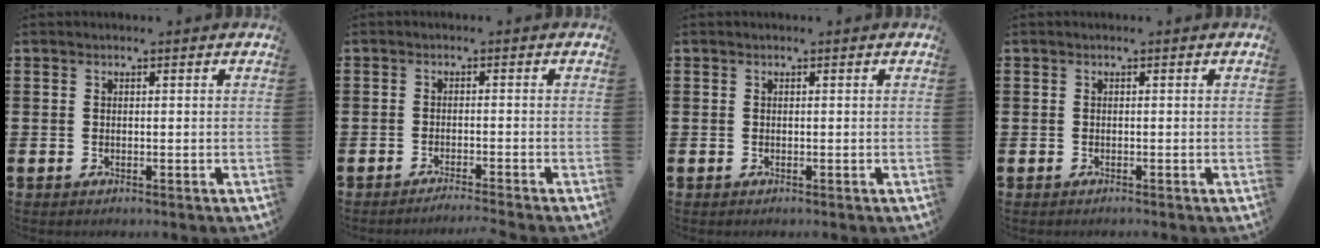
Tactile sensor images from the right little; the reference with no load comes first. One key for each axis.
{"total": 1.4, "fx": -1.3, "fy": -0.3, "fz": 0.4, "tx": -0.004, "ty": 0.000, "tz": -0.026}
{"total": 0.0}
{"total": 0.0}